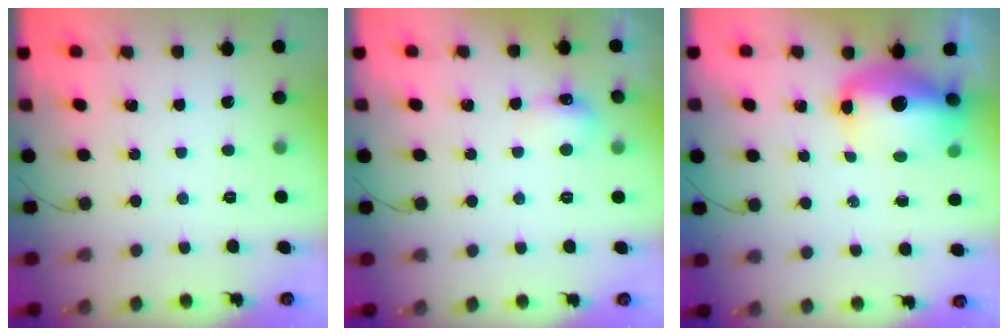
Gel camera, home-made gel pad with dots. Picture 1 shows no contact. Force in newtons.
{"total": 5.8, "press": 5.7, "slide": 1.3}
{"total": 13.0, "press": 12.7, "slide": 2.9}